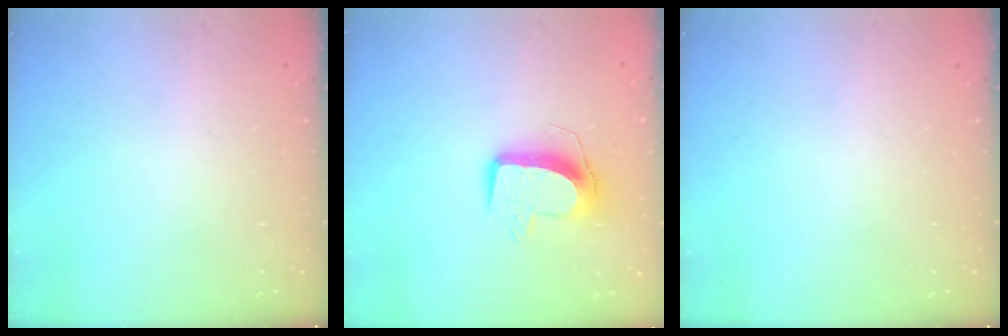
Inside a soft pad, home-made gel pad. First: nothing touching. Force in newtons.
{"total": 11.0, "press": 10.9, "slide": 0.7}
{"total": 0.0}